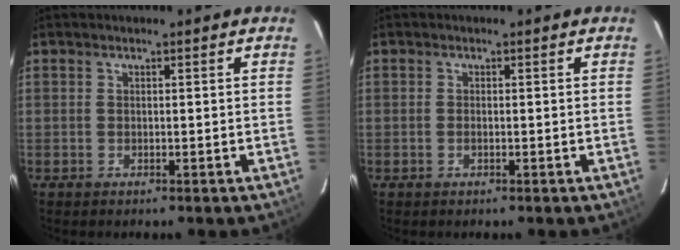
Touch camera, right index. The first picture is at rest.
{"total": 0.8, "force": [-0.3, 0.4, 0.6], "torque": [-0.014, 0.000, -0.006]}